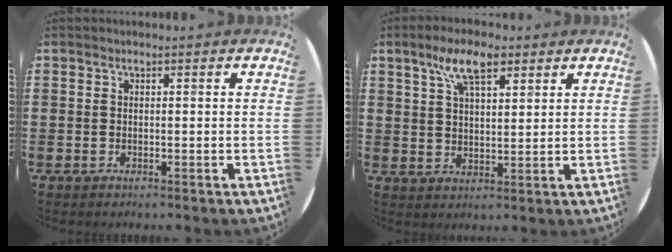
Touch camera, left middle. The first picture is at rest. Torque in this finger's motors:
{"motor_torque": [1.14, -0.52, 0.19, 0.12]}